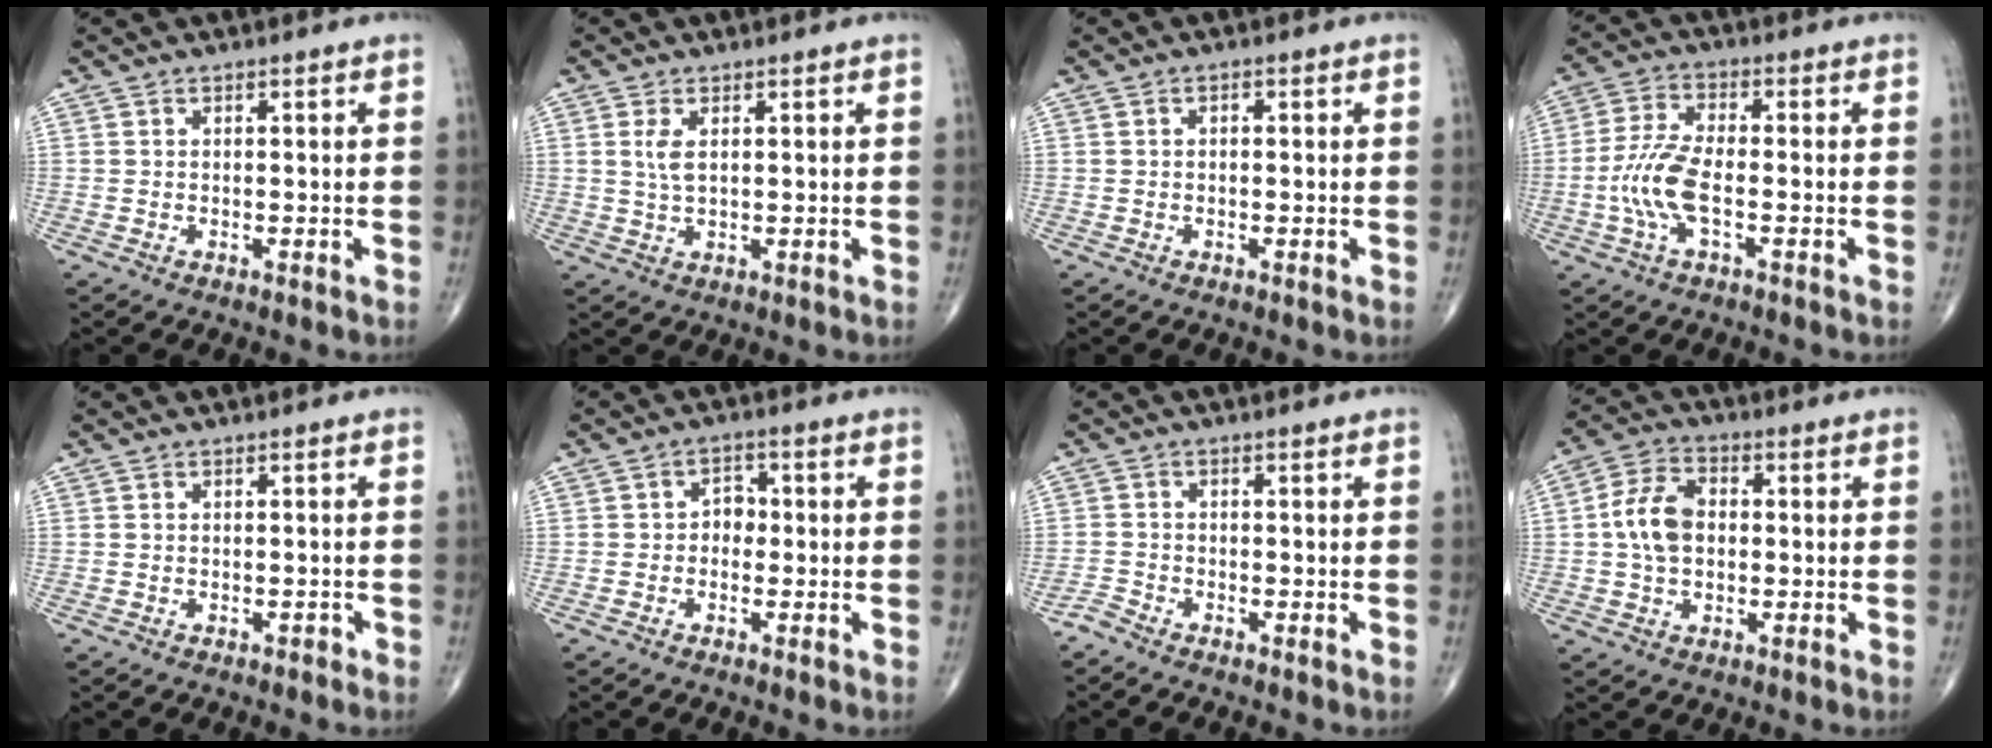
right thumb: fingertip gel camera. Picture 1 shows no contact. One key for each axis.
{"total": 3.1, "fx": 0.9, "fy": 1.4, "fz": 2.7, "tx": -0.057, "ty": -0.002, "tz": 0.023}
{"total": 0.6, "fx": 0.0, "fy": 0.4, "fz": 0.5, "tx": -0.004, "ty": 0.002, "tz": -0.003}
{"total": 8.8, "fx": -2.1, "fy": 3.4, "fz": 7.9, "tx": -0.183, "ty": 0.017, "tz": -0.045}
{"total": 0.7, "fx": -0.5, "fy": 0.4, "fz": 0.3, "tx": -0.002, "ty": 0.001, "tz": -0.011}
{"total": 3.2, "fx": -0.4, "fy": 2.5, "fz": 1.9, "tx": -0.007, "ty": 0.015, "tz": -0.016}
{"total": 1.7, "fx": -1.7, "fy": 0.2, "fz": 0.3, "tx": -0.011, "ty": -0.006, "tz": -0.042}
{"total": 9.0, "fx": 0.1, "fy": 6.2, "fz": 6.5, "tx": -0.116, "ty": 0.020, "tz": -0.005}